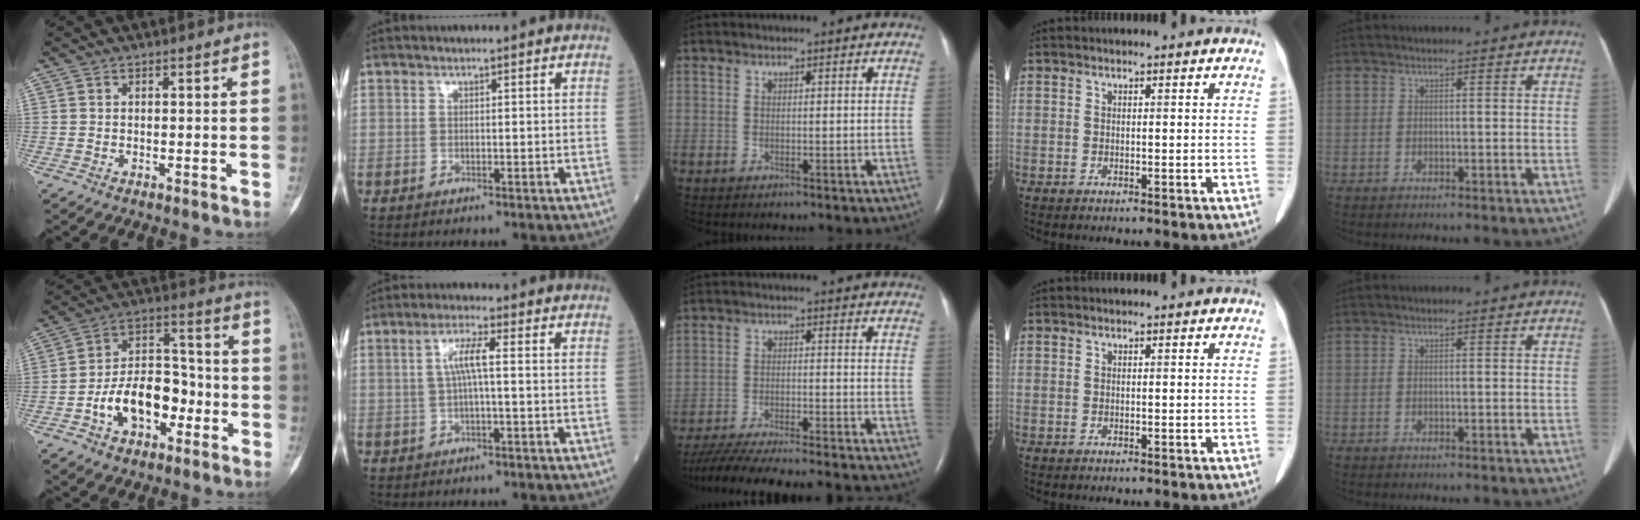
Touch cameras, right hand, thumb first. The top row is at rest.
{"thumb": {"total": 14.1, "force": [-4.7, 9.0, 9.8], "torque": [-0.134, 0.052, -0.081]}, "index": {"total": 4.4, "force": [0.4, 0.3, 4.4], "torque": [-0.088, 0.011, 0.009]}, "middle": {"total": 23.8, "force": [-21.6, 1.3, 9.7], "torque": [-0.156, -0.045, -0.305]}}